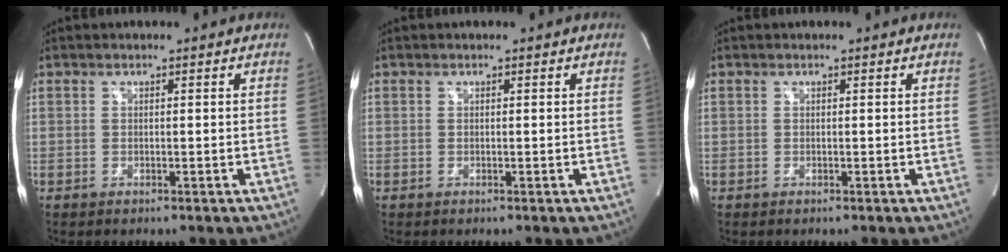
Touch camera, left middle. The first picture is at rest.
{"total": 0.0}
{"total": 0.0}